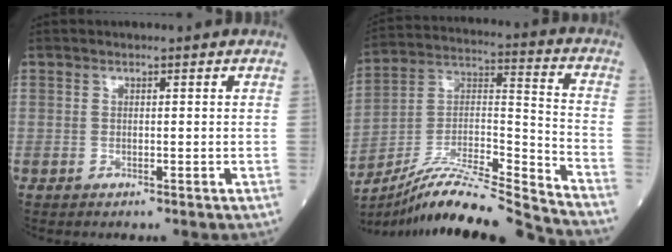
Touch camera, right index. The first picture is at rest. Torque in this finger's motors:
{"motor_torque": [0.45, -0.52, 0.19, 0.09]}